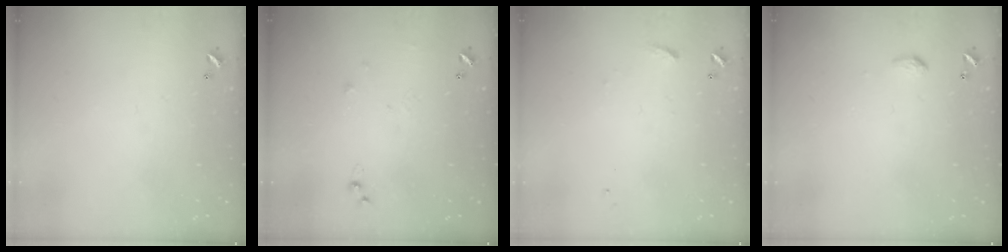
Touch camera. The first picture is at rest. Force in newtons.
{"total": 5.1, "press": 5.1, "slide": 0.6}
{"total": 7.2, "press": 7.2, "slide": 0.7}
{"total": 4.1, "press": 4.1, "slide": 0.6}